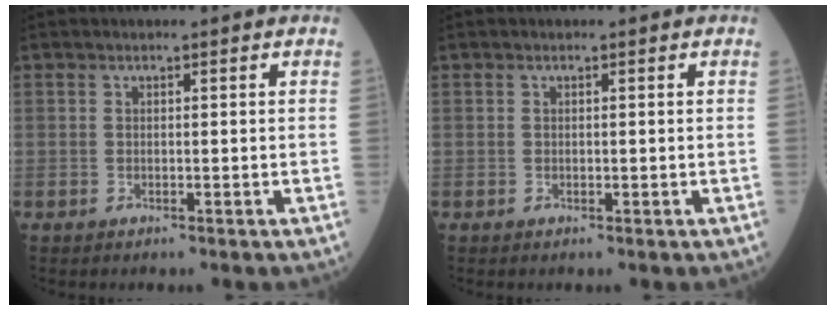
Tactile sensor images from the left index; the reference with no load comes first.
{"total": 0.0}